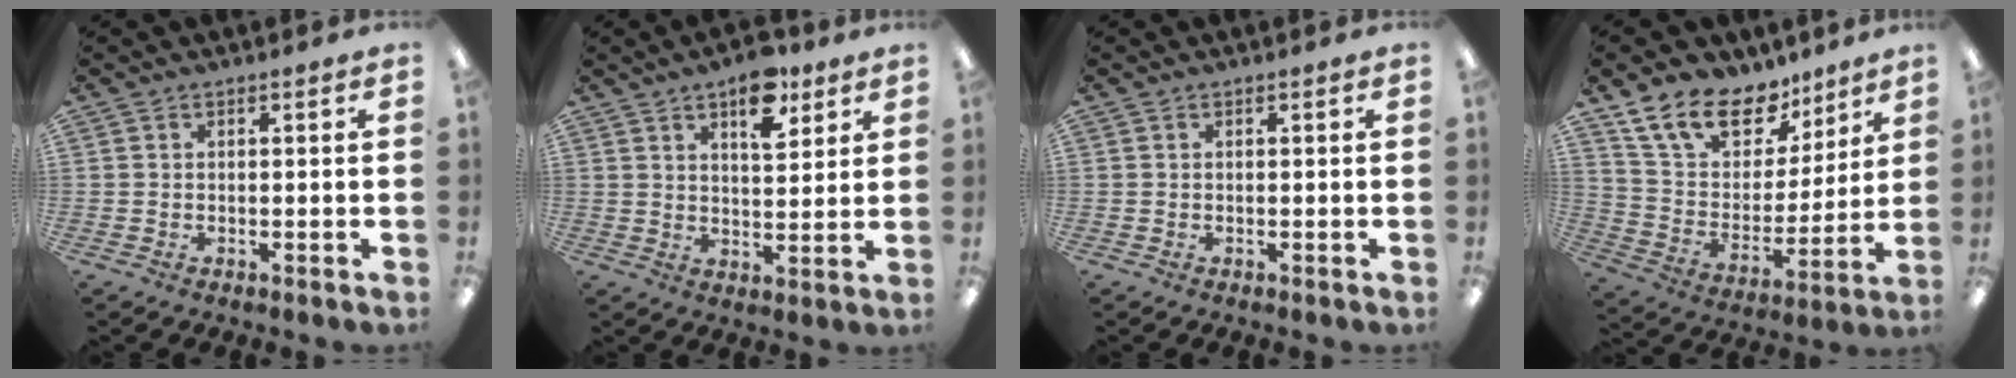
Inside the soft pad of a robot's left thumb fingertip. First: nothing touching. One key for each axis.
{"total": 10.4, "fx": 6.4, "fy": 4.8, "fz": 6.6, "tx": -0.088, "ty": -0.027, "tz": 0.106}
{"total": 0.0}
{"total": 17.6, "fx": 12.5, "fy": 9.7, "fz": 7.7, "tx": -0.149, "ty": -0.068, "tz": 0.233}